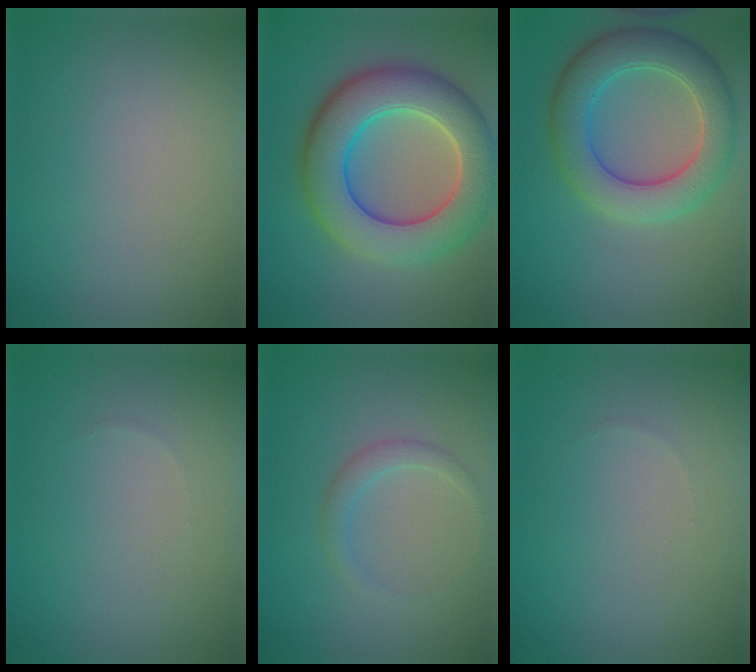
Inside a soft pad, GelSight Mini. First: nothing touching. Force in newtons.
{"total": 10.0, "press": 10.0, "slide": 0.4}
{"total": 6.8, "press": 6.8, "slide": 0.3}
{"total": 0.0}
{"total": 1.5, "press": 1.5, "slide": 0.1}
{"total": 0.0}